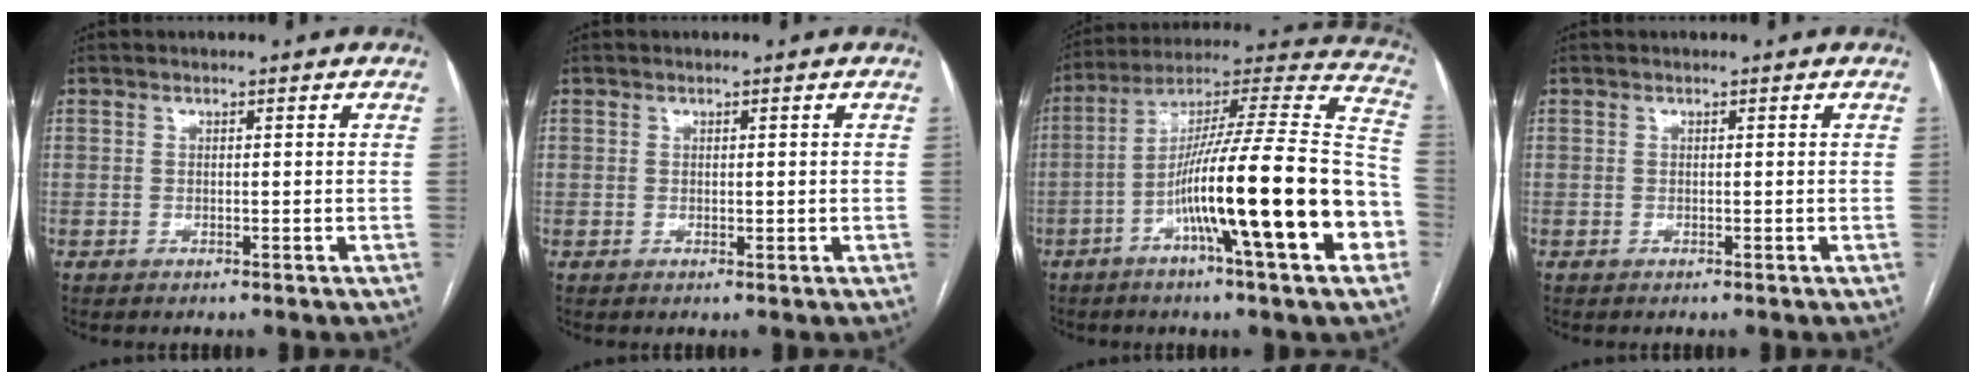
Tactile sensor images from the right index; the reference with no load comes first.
{"total": 0.7, "force": [0.0, 0.5, 0.5], "torque": [-0.005, -0.001, 0.000]}
{"total": 25.9, "force": [-8.0, 0.9, 24.6], "torque": [-0.336, -0.002, -0.138]}
{"total": 0.0}